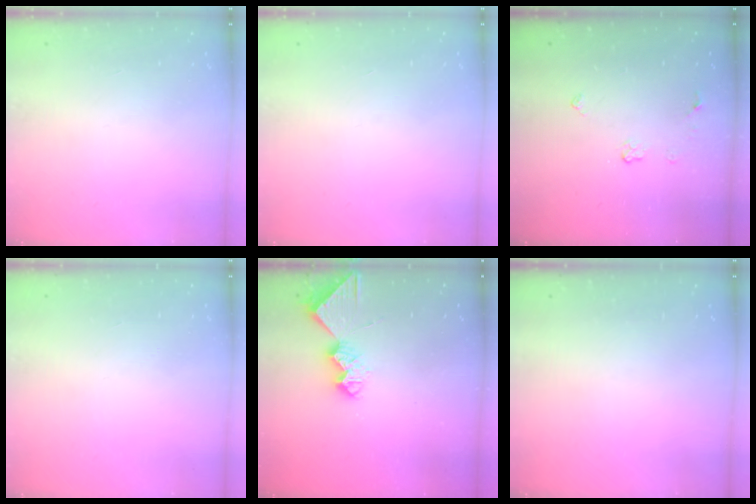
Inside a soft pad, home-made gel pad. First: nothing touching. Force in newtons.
{"total": 0.0}
{"total": 4.0, "press": 3.9, "slide": 0.6}
{"total": 0.0}
{"total": 9.4, "press": 9.3, "slide": 0.7}
{"total": 0.0}